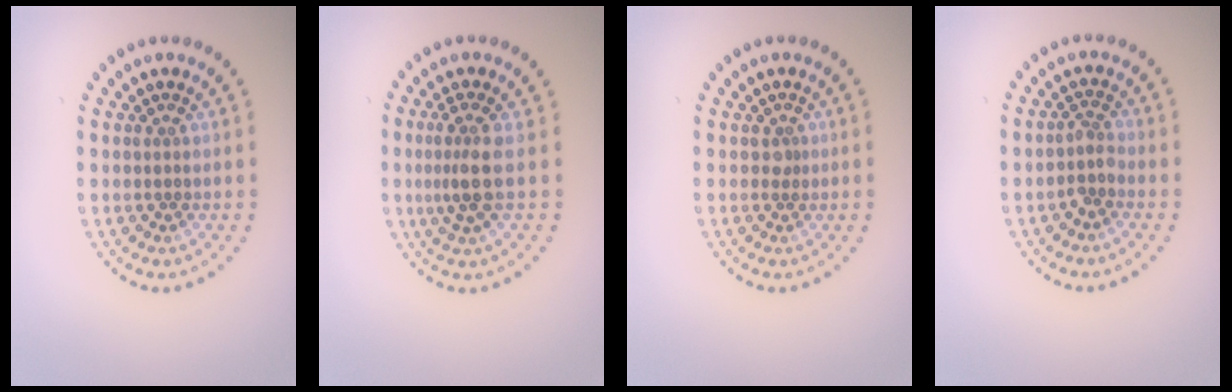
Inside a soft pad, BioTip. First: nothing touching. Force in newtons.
{"total": 2.5, "press": 2.0, "slide": 1.5}
{"total": 0.8, "press": 0.5, "slide": 0.6}
{"total": 1.7, "press": 1.3, "slide": 1.1}